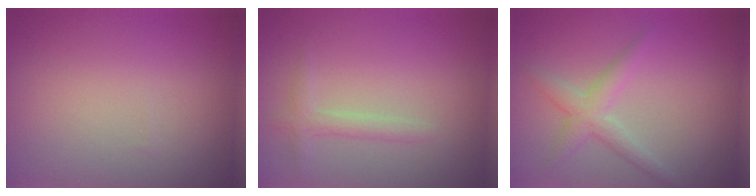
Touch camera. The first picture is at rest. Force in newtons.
{"total": 1.5, "press": 1.5, "slide": 0.0}
{"total": 2.5, "press": 2.5, "slide": 0.1}